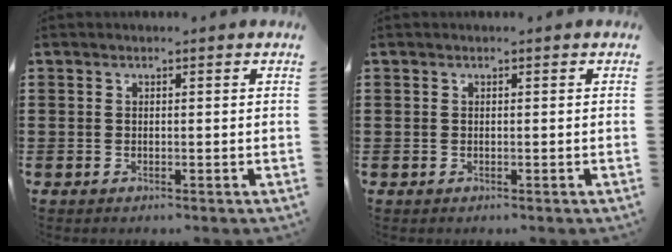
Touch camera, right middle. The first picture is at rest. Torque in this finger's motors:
{"motor_torque": [0.13, -0.05, -0.02, -0.01]}